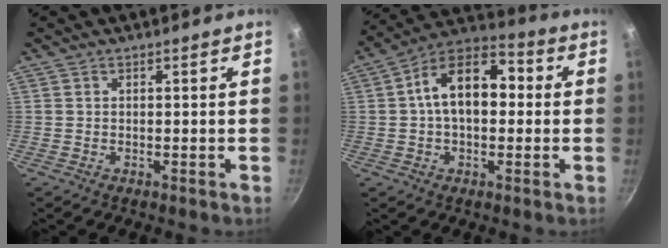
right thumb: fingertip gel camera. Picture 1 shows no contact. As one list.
[{"total": 13.9, "force": [1.3, 8.4, 11.0], "torque": [-0.162, 0.037, 0.006]}]